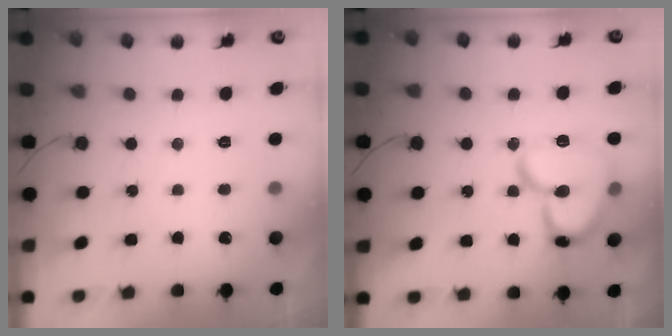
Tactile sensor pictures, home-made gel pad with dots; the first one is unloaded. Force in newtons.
{"total": 17.2, "press": 17.1, "slide": 1.5}